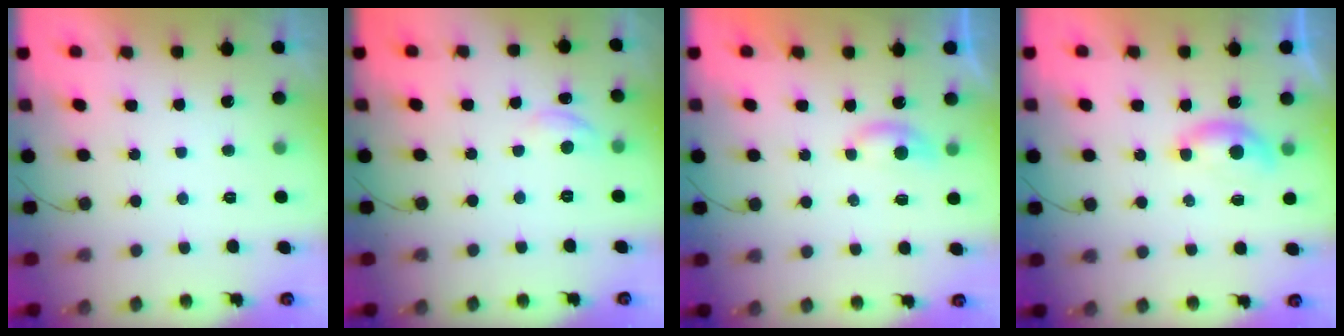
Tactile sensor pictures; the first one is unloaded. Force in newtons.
{"total": 5.8, "press": 5.8, "slide": 0.3}
{"total": 3.3, "press": 3.2, "slide": 0.3}
{"total": 5.1, "press": 5.1, "slide": 0.6}